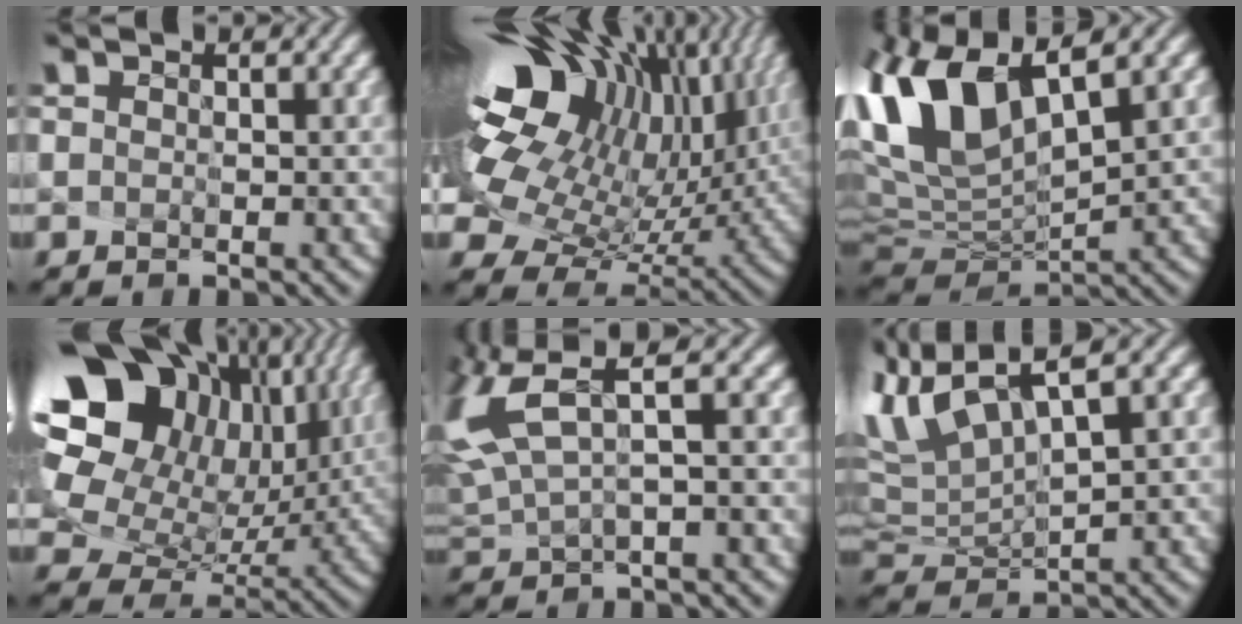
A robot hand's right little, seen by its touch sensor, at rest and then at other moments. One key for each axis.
{"total": 16.9, "fx": 4.2, "fy": 9.9, "fz": 13.0, "tx": -0.257, "ty": -0.018, "tz": 0.120}
{"total": 10.2, "fx": 4.8, "fy": 3.8, "fz": 8.2, "tx": -0.208, "ty": 0.002, "tz": 0.121}
{"total": 18.3, "fx": 6.5, "fy": 13.1, "fz": 11.0, "tx": -0.281, "ty": 0.013, "tz": 0.165}
{"total": 5.3, "fx": 2.0, "fy": 1.0, "fz": 4.8, "tx": -0.148, "ty": 0.001, "tz": 0.065}
{"total": 6.3, "fx": 4.3, "fy": 1.2, "fz": 4.5, "tx": -0.121, "ty": 0.003, "tz": 0.107}